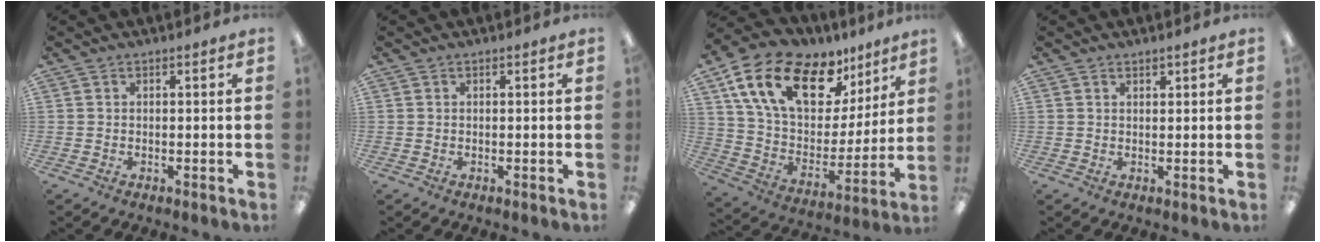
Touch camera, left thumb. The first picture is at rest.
{"total": 0.0}
{"total": 20.4, "force": [12.2, 11.1, 12.0], "torque": [-0.221, -0.059, 0.223]}
{"total": 1.2, "force": [1.0, 0.5, 0.3], "torque": [-0.007, 0.000, 0.019]}